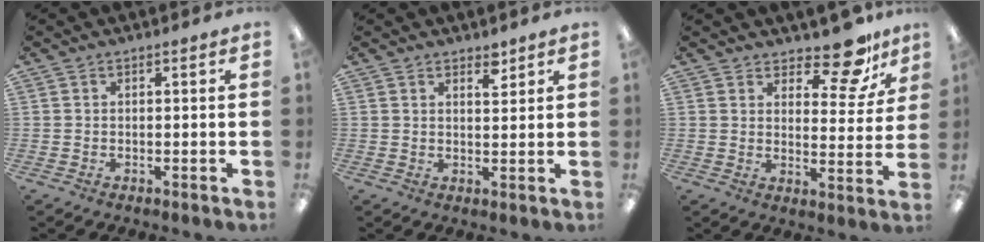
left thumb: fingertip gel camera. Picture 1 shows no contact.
{"total": 3.3, "force": [2.6, 1.3, 1.4], "torque": [-0.008, -0.016, 0.044]}
{"total": 11.5, "force": [9.1, 4.2, 5.7], "torque": [-0.069, -0.063, 0.159]}